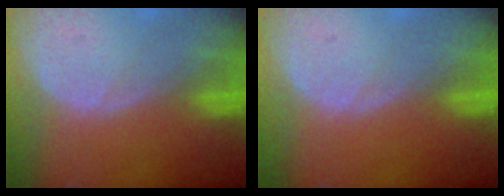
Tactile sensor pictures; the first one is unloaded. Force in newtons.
{"total": 0.0}